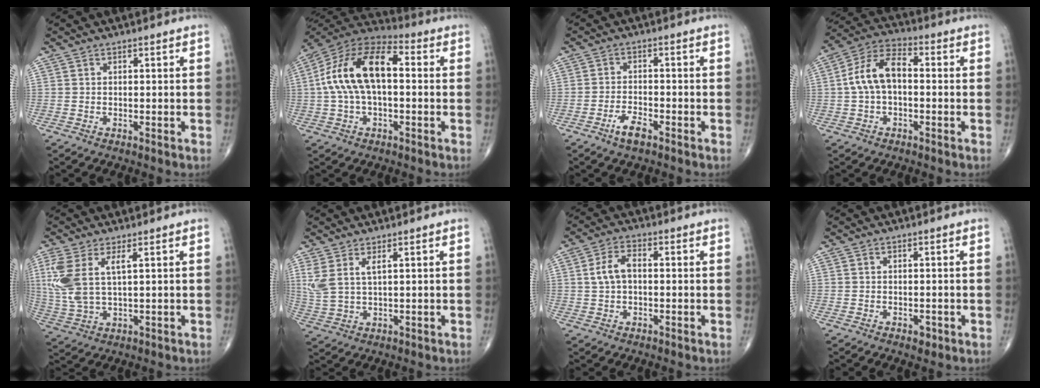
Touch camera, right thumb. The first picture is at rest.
{"total": 16.4, "force": [1.2, 8.5, 14.0], "torque": [-0.264, 0.043, 0.012]}
{"total": 3.8, "force": [-2.5, 1.2, 2.5], "torque": [-0.050, 0.012, -0.047]}
{"total": 9.8, "force": [0.0, 5.6, 8.1], "torque": [-0.155, 0.034, -0.009]}
{"total": 9.1, "force": [2.8, 3.5, 8.0], "torque": [-0.207, -0.007, 0.068]}
{"total": 5.3, "force": [2.4, 1.7, 4.4], "torque": [-0.118, -0.010, 0.059]}
{"total": 5.1, "force": [0.4, 2.9, 4.2], "torque": [-0.084, 0.017, 0.003]}
{"total": 1.3, "force": [-0.7, 0.8, 0.9], "torque": [-0.008, 0.000, -0.008]}